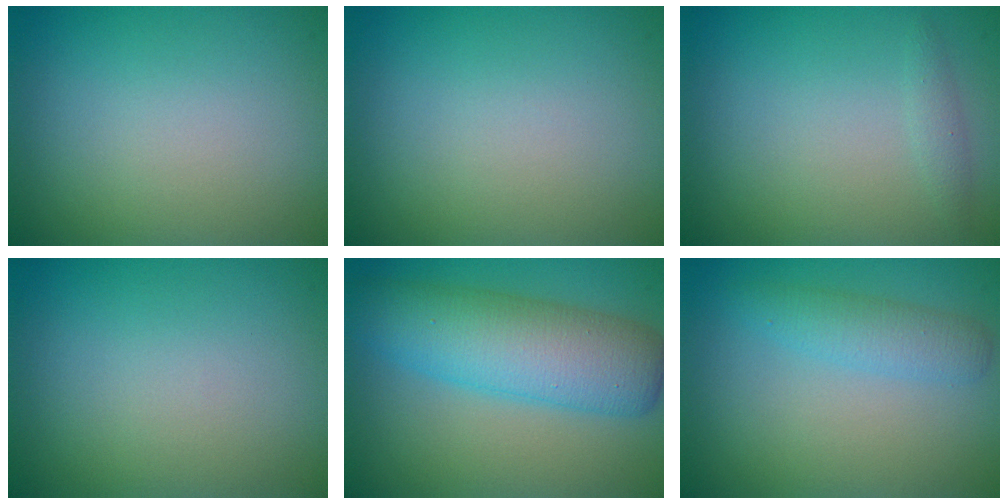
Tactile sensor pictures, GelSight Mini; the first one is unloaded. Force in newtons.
{"total": 0.0}
{"total": 0.8, "press": 0.8, "slide": 0.1}
{"total": 0.0}
{"total": 7.6, "press": 7.6, "slide": 0.1}
{"total": 2.4, "press": 2.4, "slide": 0.1}